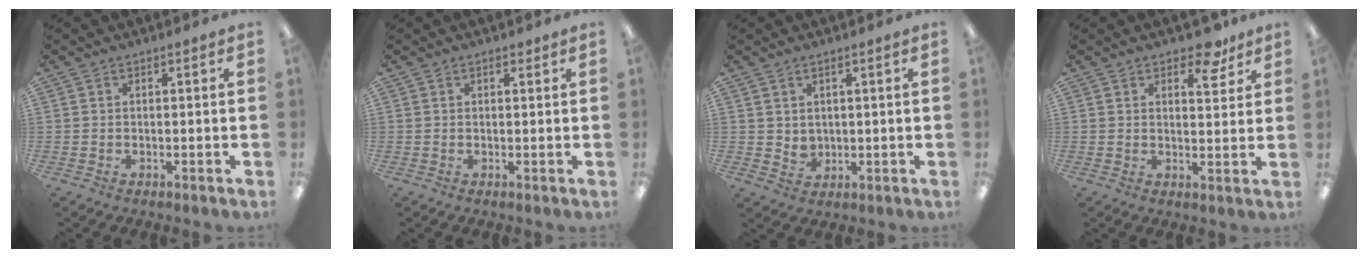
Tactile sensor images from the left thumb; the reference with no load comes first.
{"total": 0.8, "force": [0.6, 0.5, 0.4], "torque": [0.001, -0.002, 0.009]}
{"total": 2.8, "force": [1.9, 2.0, 0.5], "torque": [-0.006, -0.011, 0.033]}
{"total": 7.3, "force": [5.2, 3.5, 3.8], "torque": [-0.039, -0.022, 0.086]}